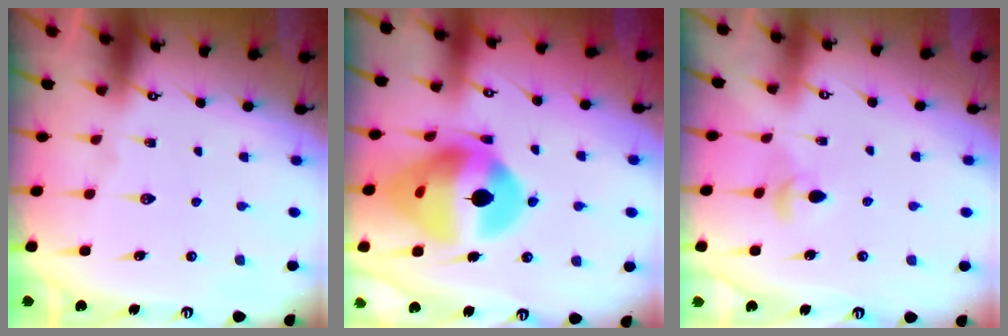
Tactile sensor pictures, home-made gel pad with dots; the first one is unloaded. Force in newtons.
{"total": 16.2, "press": 15.2, "slide": 5.6}
{"total": 3.6, "press": 3.6, "slide": 0.7}